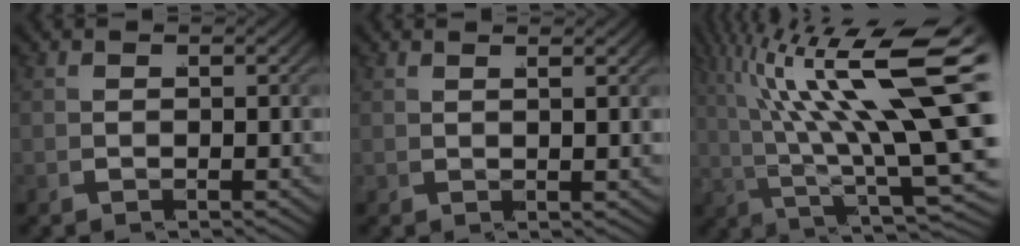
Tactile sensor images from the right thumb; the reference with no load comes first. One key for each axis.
{"total": 1.5, "fx": 0.9, "fy": 0.4, "fz": 1.2, "tx": -0.027, "ty": -0.003, "tz": 0.024}
{"total": 13.2, "fx": 2.4, "fy": 5.1, "fz": 11.9, "tx": -0.188, "ty": -0.003, "tz": 0.053}